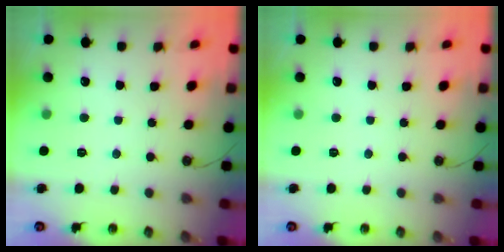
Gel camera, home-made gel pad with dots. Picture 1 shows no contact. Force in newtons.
{"total": 0.0}